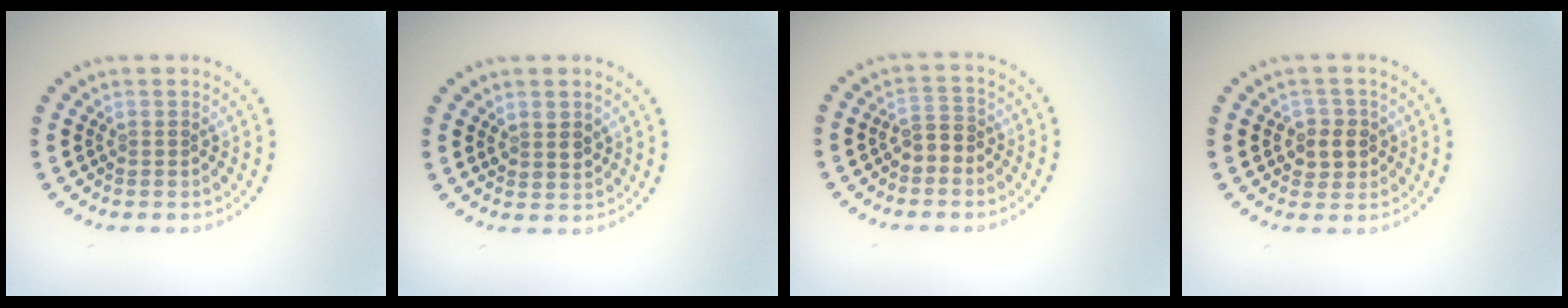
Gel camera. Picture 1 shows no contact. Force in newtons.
{"total": 1.7, "press": 1.5, "slide": 0.7}
{"total": 2.0, "press": 1.9, "slide": 0.6}
{"total": 2.4, "press": 2.3, "slide": 0.8}